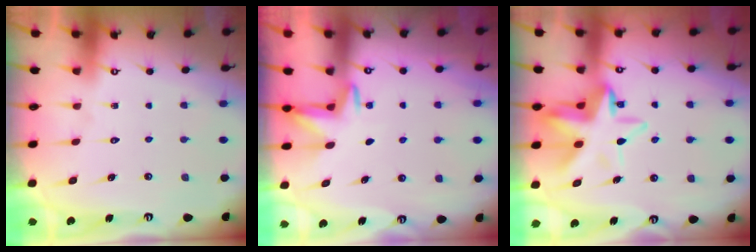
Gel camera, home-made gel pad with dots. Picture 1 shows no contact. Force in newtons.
{"total": 3.4, "press": 3.3, "slide": 0.7}
{"total": 11.6, "press": 11.2, "slide": 3.0}